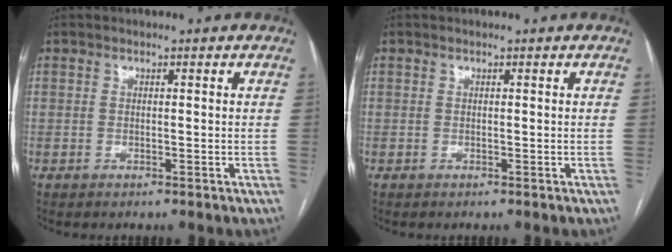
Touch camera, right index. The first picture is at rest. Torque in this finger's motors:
{"motor_torque": [0.00, 0.00, 0.00, 0.00]}